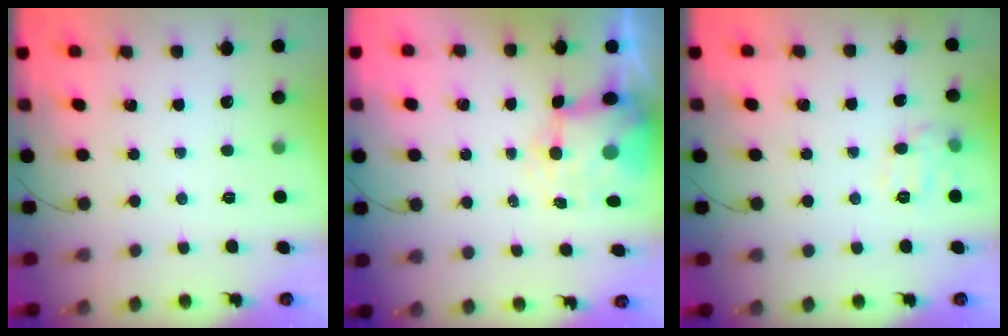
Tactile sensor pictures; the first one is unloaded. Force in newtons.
{"total": 7.6, "press": 7.4, "slide": 1.8}
{"total": 8.4, "press": 8.3, "slide": 1.3}